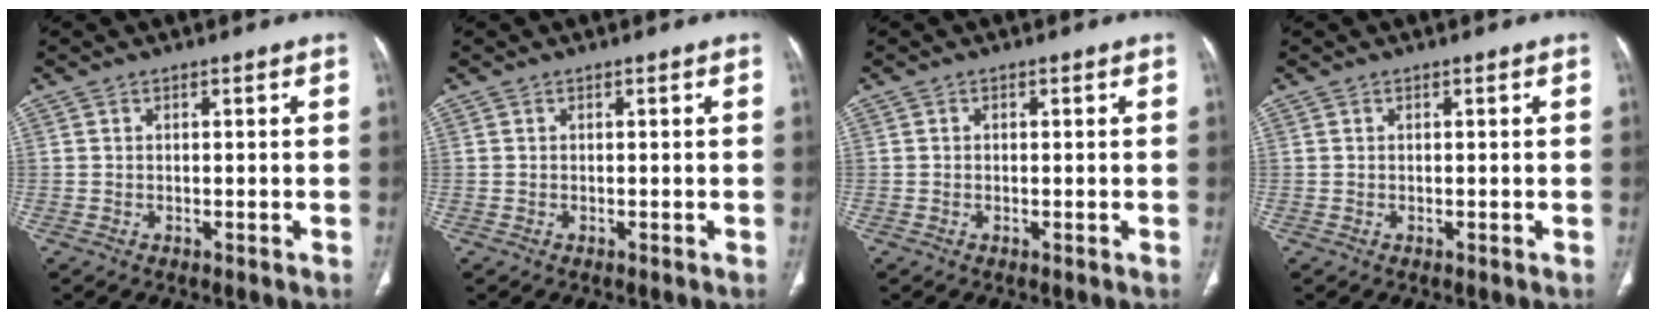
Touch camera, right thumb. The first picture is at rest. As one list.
[{"total": 0.0}, {"total": 0.0}, {"total": 0.0}]